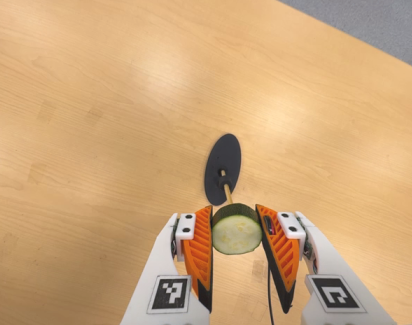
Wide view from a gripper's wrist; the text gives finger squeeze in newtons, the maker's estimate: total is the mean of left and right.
{"total": 12.4, "left": 11.3, "right": 13.6}